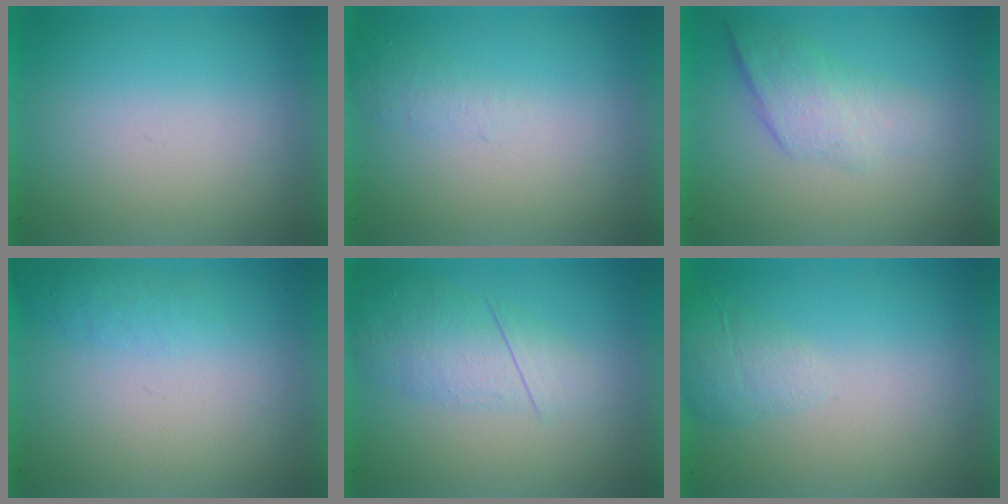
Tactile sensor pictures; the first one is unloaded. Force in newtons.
{"total": 1.1}
{"total": 2.2}
{"total": 1.3}
{"total": 2.8}
{"total": 2.1}